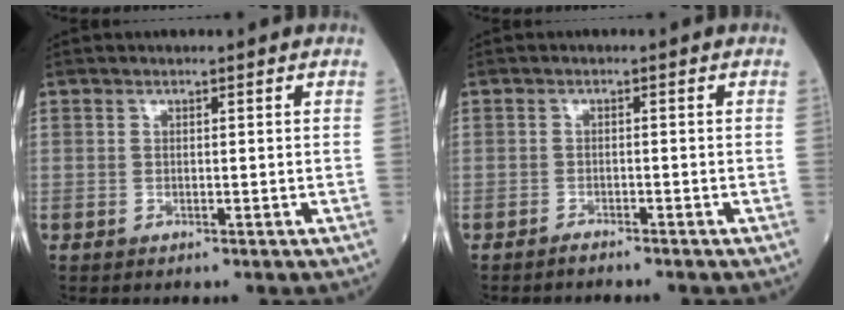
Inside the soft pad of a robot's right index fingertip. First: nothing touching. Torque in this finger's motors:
{"motor_torque": [-0.05, 0.04, -0.05, 0.01]}